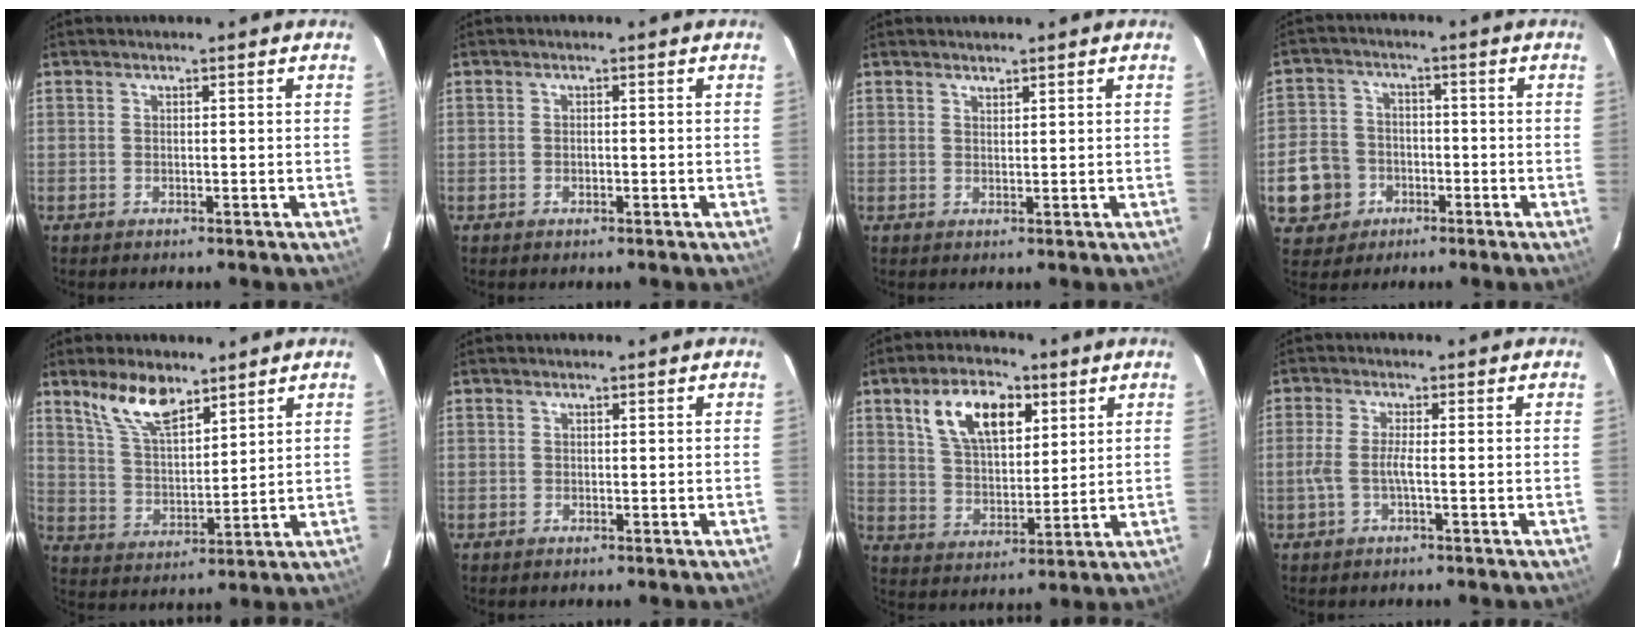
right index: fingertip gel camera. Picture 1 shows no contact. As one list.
[{"total": 0.6, "force": [-0.3, 0.4, 0.3], "torque": [-0.006, 0.001, -0.005]}, {"total": 1.1, "force": [1.0, 0.3, 0.2], "torque": [-0.004, 0.001, 0.019]}, {"total": 9.5, "force": [-3.0, 8.6, 2.8], "torque": [-0.091, 0.017, -0.043]}, {"total": 10.0, "force": [7.2, 3.7, 5.9], "torque": [-0.110, 0.009, 0.146]}, {"total": 0.6, "force": [0.0, 0.5, -0.1], "torque": [0.004, 0.003, 0.001]}, {"total": 12.9, "force": [6.0, 6.6, 9.2], "torque": [-0.165, 0.020, 0.112]}, {"total": 3.1, "force": [-1.0, -0.2, 2.9], "torque": [-0.067, -0.001, -0.019]}]